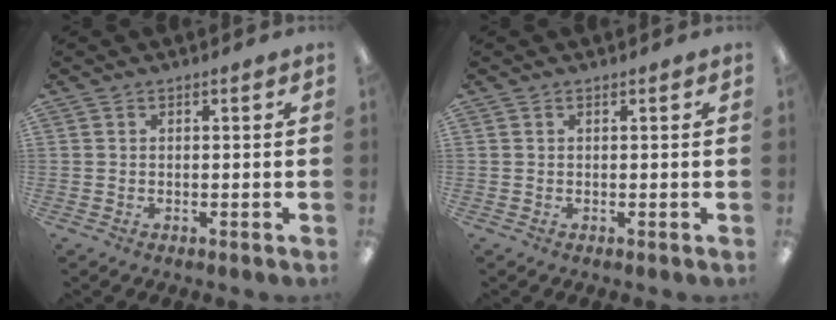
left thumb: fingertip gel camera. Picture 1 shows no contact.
{"total": 0.0}